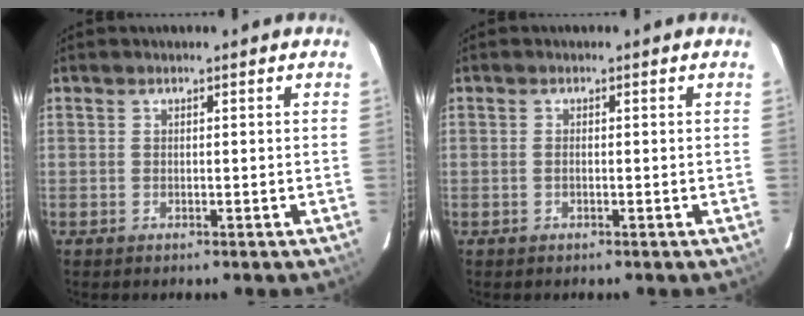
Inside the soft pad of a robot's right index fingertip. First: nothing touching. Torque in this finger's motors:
{"motor_torque": [-0.20, 0.03, 0.04, 0.00]}